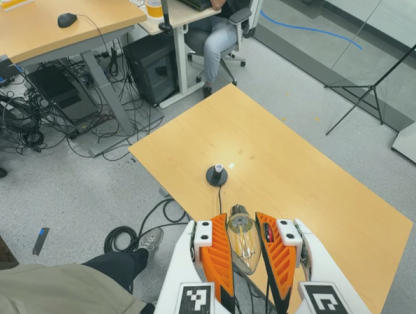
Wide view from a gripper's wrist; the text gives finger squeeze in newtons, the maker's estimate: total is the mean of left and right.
{"total": 21.0, "left": 22.0, "right": 19.9}